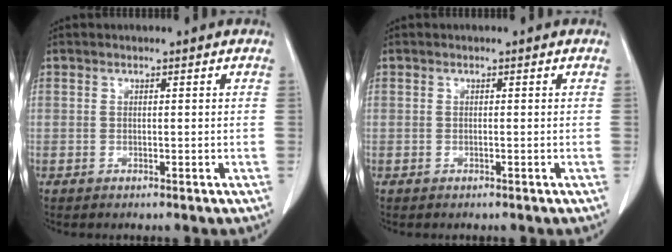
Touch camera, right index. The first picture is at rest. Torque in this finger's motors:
{"motor_torque": [-0.01, 0.03, -0.01, -0.01]}